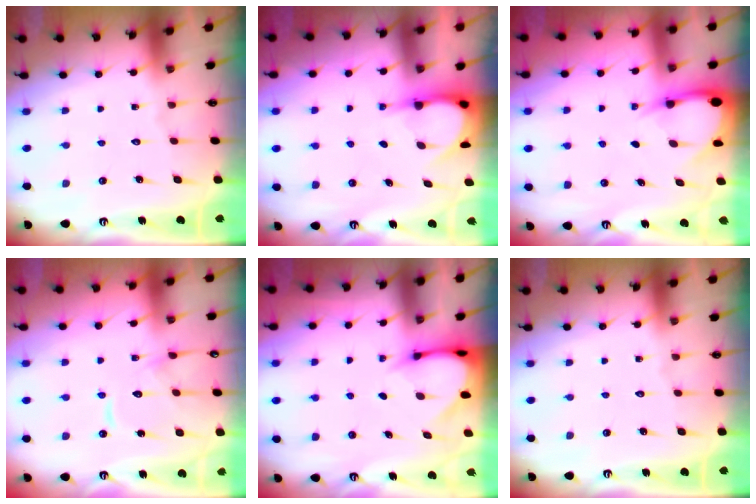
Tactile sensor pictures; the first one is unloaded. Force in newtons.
{"total": 4.2, "press": 4.2, "slide": 0.4}
{"total": 3.7, "press": 3.7, "slide": 0.5}
{"total": 10.6, "press": 10.6, "slide": 0.5}
{"total": 3.3, "press": 3.3, "slide": 0.2}
{"total": 0.0}